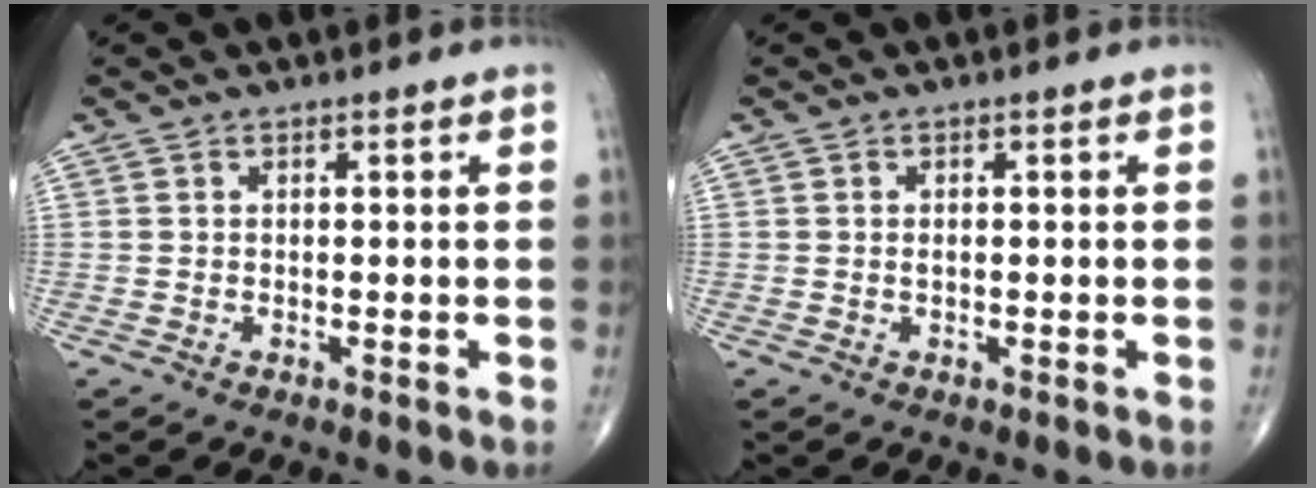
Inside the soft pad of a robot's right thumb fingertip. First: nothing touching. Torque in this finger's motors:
{"motor_torque": [-0.24, -0.07, 0.07, 0.07, 0.02]}